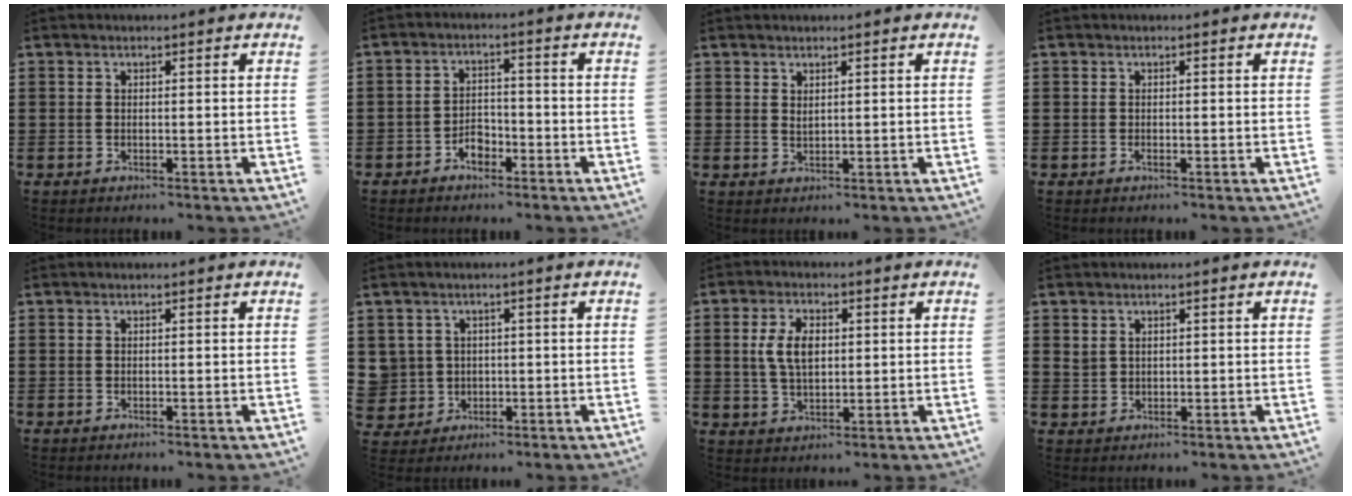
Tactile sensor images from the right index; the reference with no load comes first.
{"total": 3.1, "force": [-2.2, 1.9, 1.1], "torque": [-0.022, 0.006, -0.045]}
{"total": 1.1, "force": [0.9, 0.3, 0.5], "torque": [-0.013, -0.001, 0.017]}
{"total": 0.0}
{"total": 0.0}
{"total": 3.4, "force": [0.3, 3.4, 0.2], "torque": [-0.032, 0.007, 0.002]}
{"total": 5.7, "force": [0.9, 3.0, 4.8], "torque": [-0.114, 0.007, 0.009]}
{"total": 1.5, "force": [1.1, 0.9, 0.2], "torque": [-0.005, 0.003, 0.023]}